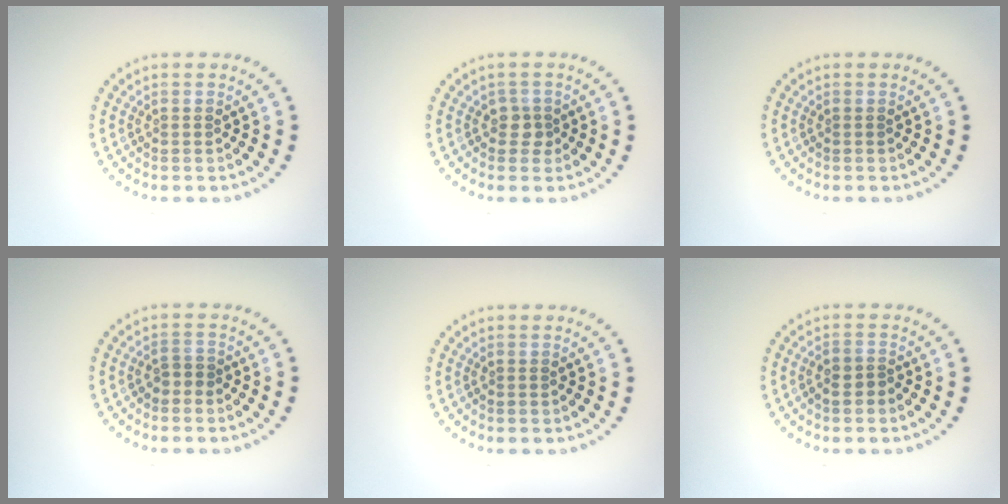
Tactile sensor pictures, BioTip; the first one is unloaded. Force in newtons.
{"total": 1.5, "press": 1.2, "slide": 0.9}
{"total": 0.0}
{"total": 1.2, "press": 1.1, "slide": 0.6}
{"total": 0.0}
{"total": 1.6, "press": 1.4, "slide": 0.6}